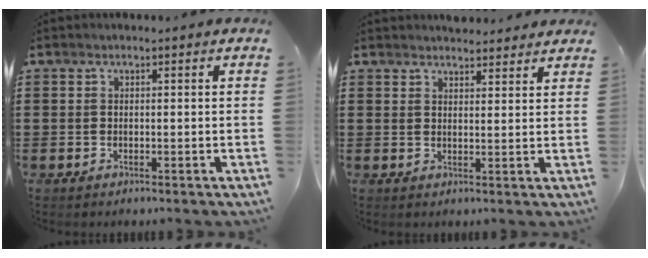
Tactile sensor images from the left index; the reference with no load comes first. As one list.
[{"total": 2.8, "force": [2.8, 0.3, 0.1], "torque": [-0.009, -0.006, 0.054]}]